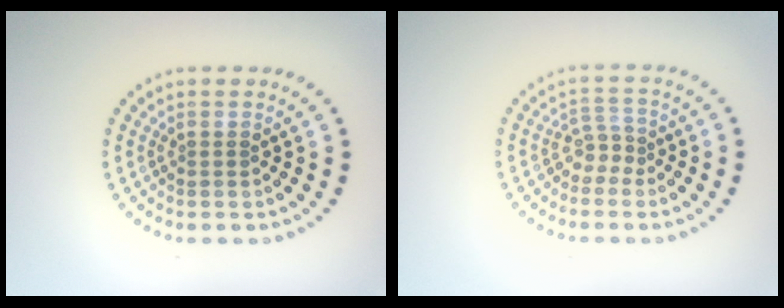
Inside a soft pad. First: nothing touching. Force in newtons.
{"total": 1.9, "press": 1.3, "slide": 1.4}